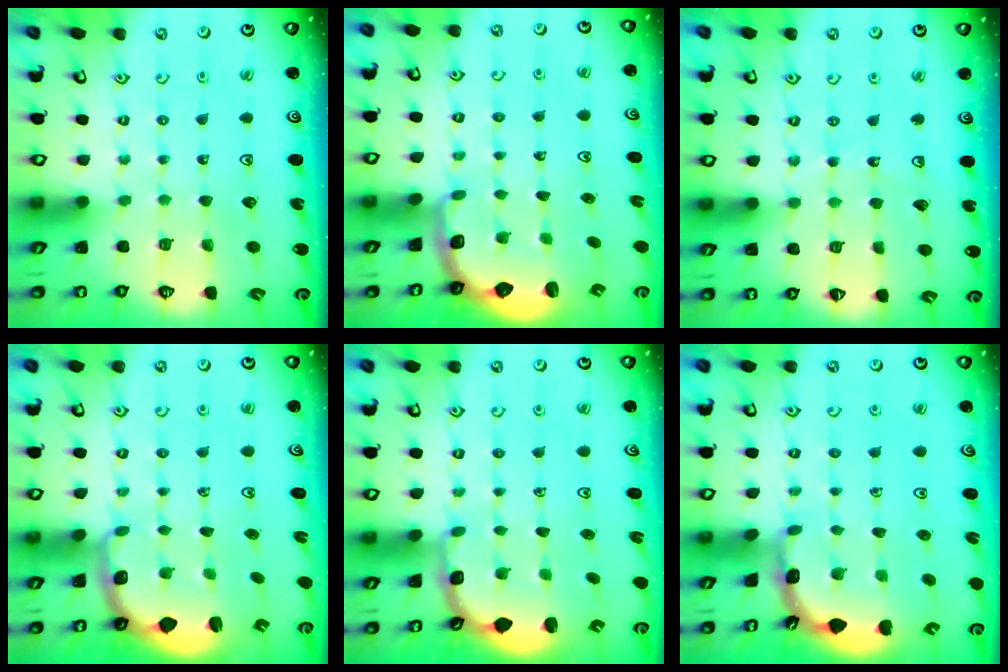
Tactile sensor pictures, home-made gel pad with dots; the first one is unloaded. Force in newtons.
{"total": 2.6, "press": 1.9, "slide": 1.7}
{"total": 4.7, "press": 4.6, "slide": 0.7}
{"total": 2.5, "press": 1.3, "slide": 2.1}
{"total": 2.7, "press": 2.1, "slide": 1.7}
{"total": 1.9, "press": 1.9, "slide": 0.1}